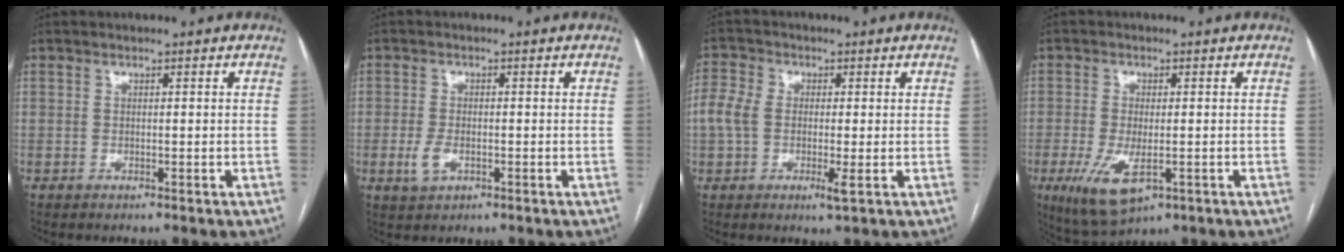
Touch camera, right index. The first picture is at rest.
{"total": 3.1, "force": [-1.0, 1.6, 2.5], "torque": [-0.055, -0.001, -0.016]}
{"total": 6.8, "force": [-0.8, 3.2, 5.9], "torque": [-0.135, 0.007, -0.016]}
{"total": 8.2, "force": [-2.9, 3.1, 7.0], "torque": [-0.138, -0.020, -0.038]}